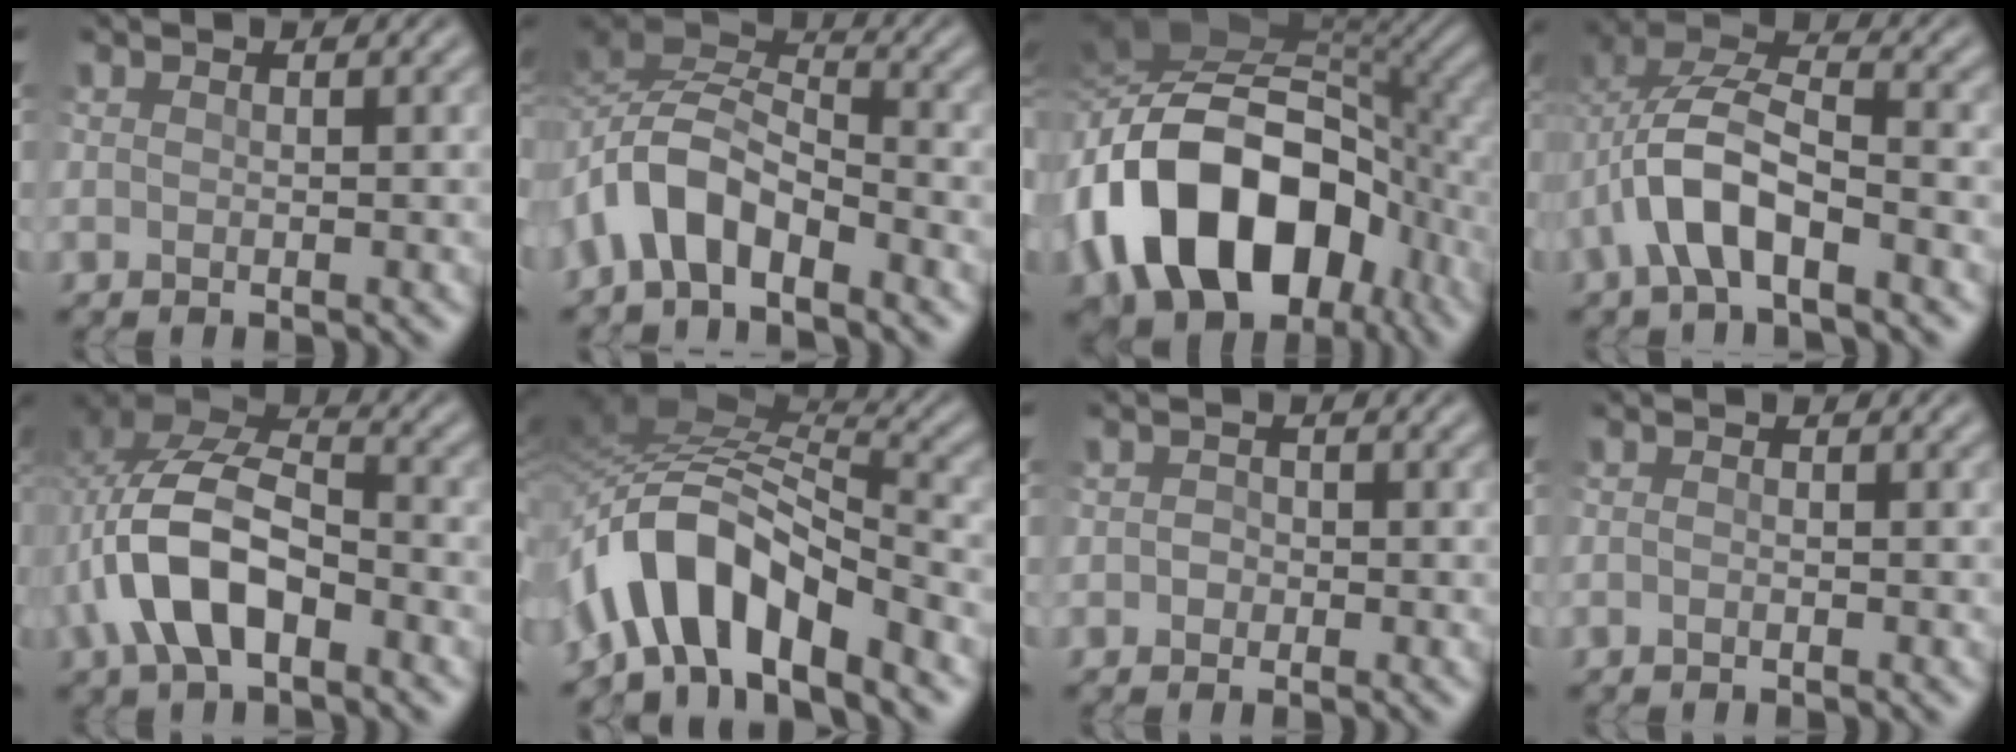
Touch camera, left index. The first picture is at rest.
{"total": 5.4, "force": [-3.2, 2.8, 3.3], "torque": [-0.056, 0.006, -0.074]}
{"total": 16.8, "force": [-4.8, 10.9, 11.8], "torque": [-0.207, 0.003, -0.091]}
{"total": 6.8, "force": [-2.5, 2.9, 5.6], "torque": [-0.114, 0.011, -0.051]}
{"total": 8.6, "force": [-2.6, 4.8, 6.7], "torque": [-0.138, 0.012, -0.054]}
{"total": 9.6, "force": [-4.9, 4.2, 7.0], "torque": [-0.114, 0.016, -0.099]}
{"total": 1.0, "force": [-0.2, 0.9, 0.3], "torque": [-0.002, -0.003, -0.007]}
{"total": 0.5, "force": [-0.3, 0.2, 0.4], "torque": [-0.009, -0.002, -0.006]}